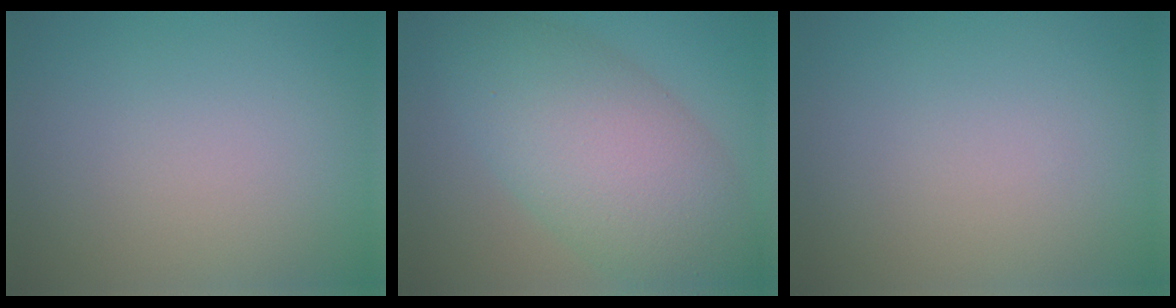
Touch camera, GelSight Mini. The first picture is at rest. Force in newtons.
{"total": 9.1, "press": 9.1, "slide": 0.0}
{"total": 0.0}